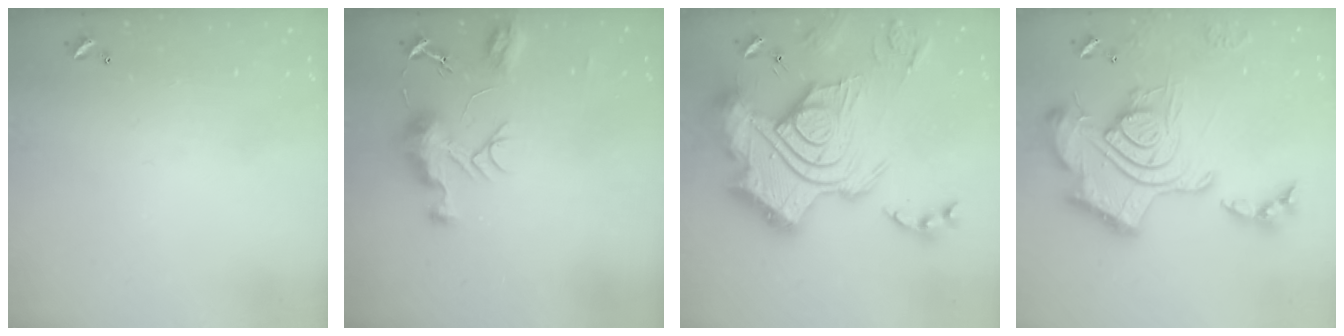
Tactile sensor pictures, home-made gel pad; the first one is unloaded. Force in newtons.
{"total": 9.1, "press": 9.1, "slide": 0.7}
{"total": 3.9, "press": 3.0, "slide": 2.5}
{"total": 3.0, "press": 2.4, "slide": 1.8}